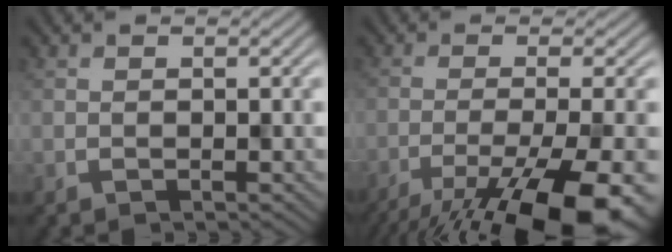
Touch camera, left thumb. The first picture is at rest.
{"total": 14.7, "force": [-9.9, 3.5, 10.3], "torque": [-0.159, -0.027, -0.138]}